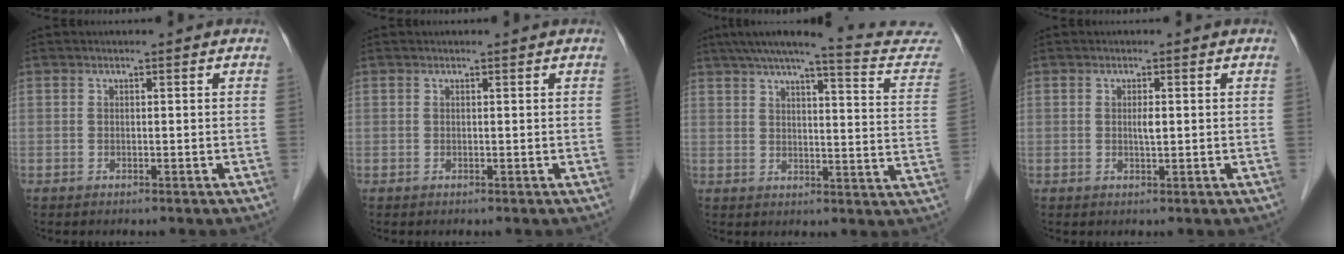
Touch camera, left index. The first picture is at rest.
{"total": 0.6, "force": [0.6, 0.1, 0.1], "torque": [-0.005, 0.003, 0.007]}
{"total": 19.1, "force": [17.1, 1.1, 8.4], "torque": [-0.110, -0.031, 0.196]}
{"total": 1.3, "force": [0.2, 0.2, 1.3], "torque": [-0.023, 0.000, 0.002]}